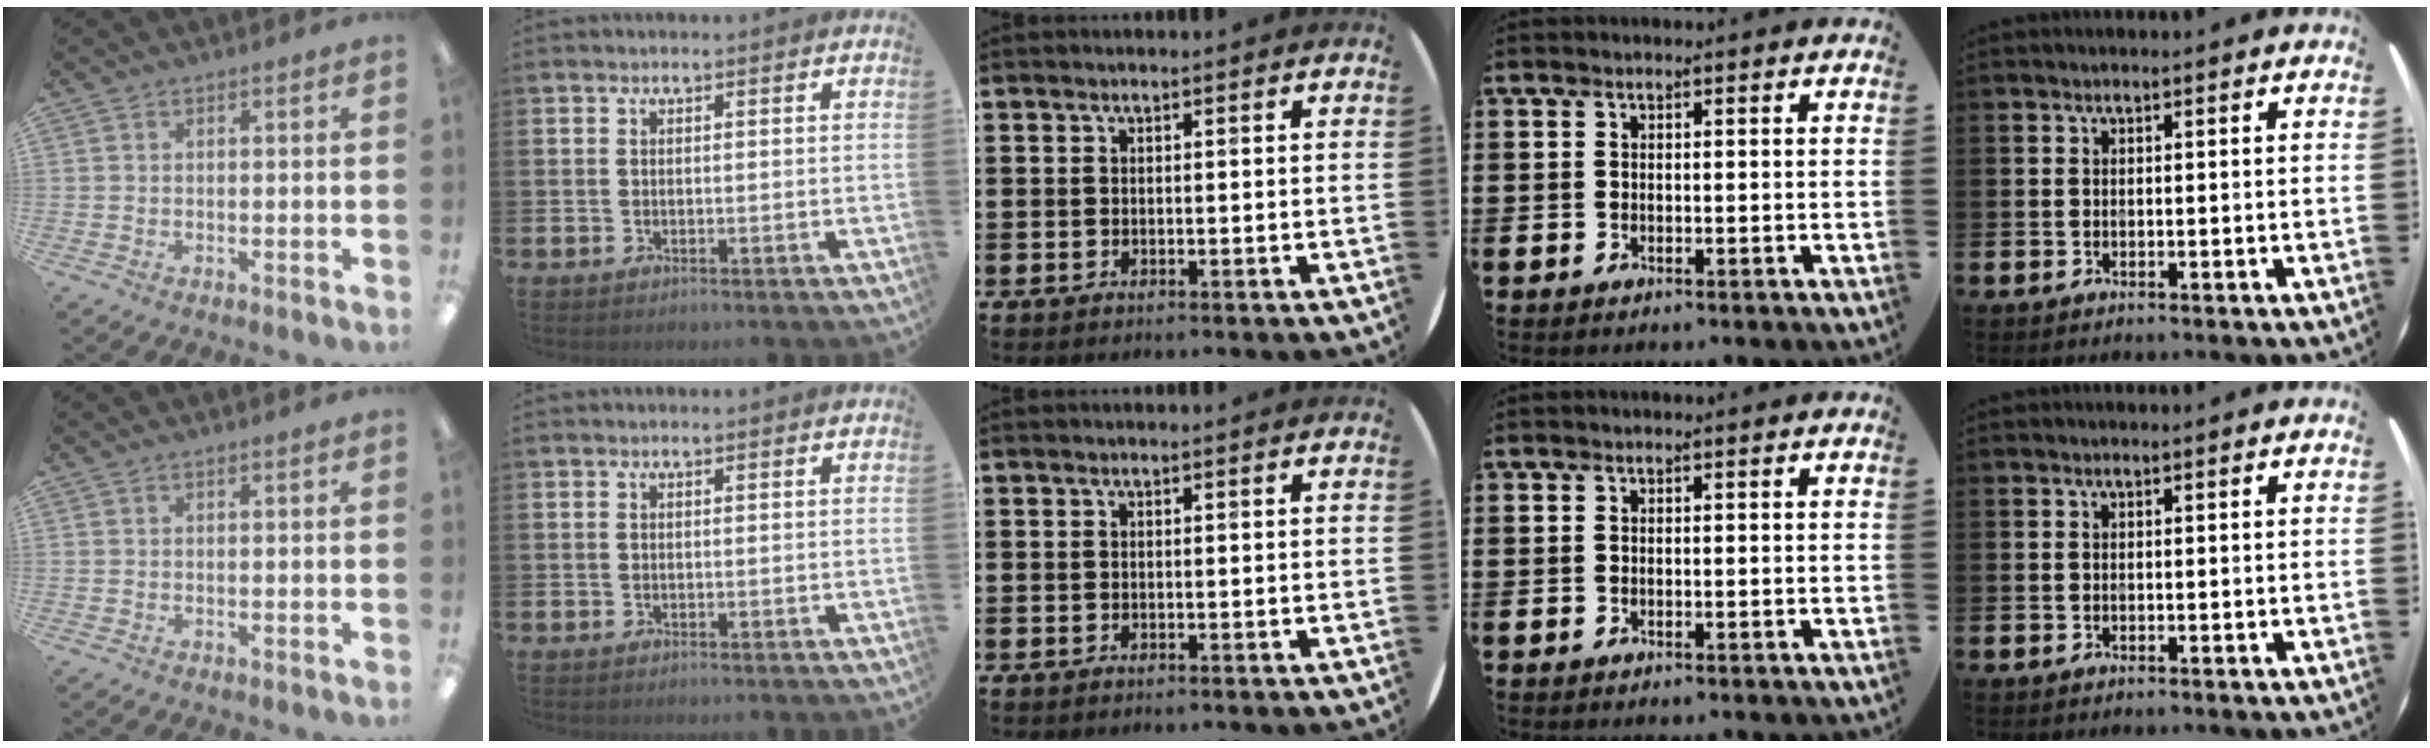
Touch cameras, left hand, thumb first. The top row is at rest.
{}